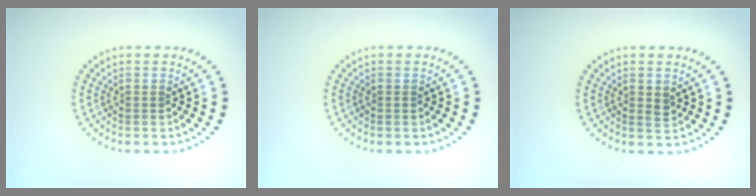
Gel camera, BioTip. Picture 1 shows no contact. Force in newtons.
{"total": 0.0}
{"total": 1.1, "press": 1.1, "slide": 0.2}